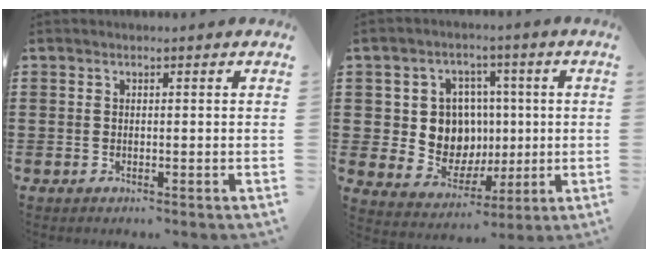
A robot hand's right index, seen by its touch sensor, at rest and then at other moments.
{"total": 9.1, "force": [0.7, 8.2, 3.8], "torque": [-0.081, 0.012, 0.019]}